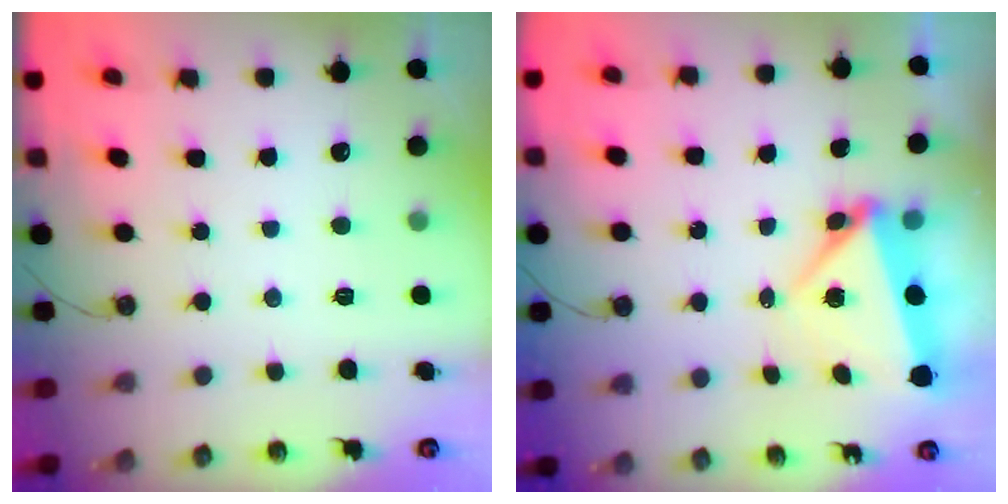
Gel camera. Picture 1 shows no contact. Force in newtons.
{"total": 5.8, "press": 5.7, "slide": 1.0}